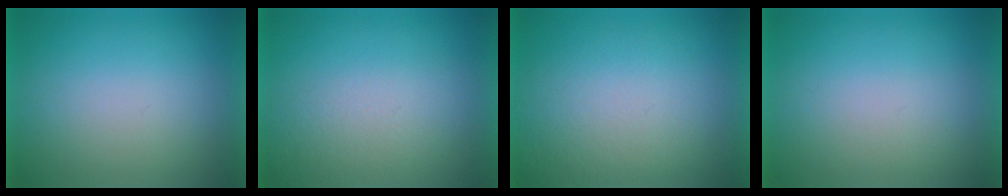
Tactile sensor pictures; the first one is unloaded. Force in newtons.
{"total": 5.2}
{"total": 3.8}
{"total": 1.2}